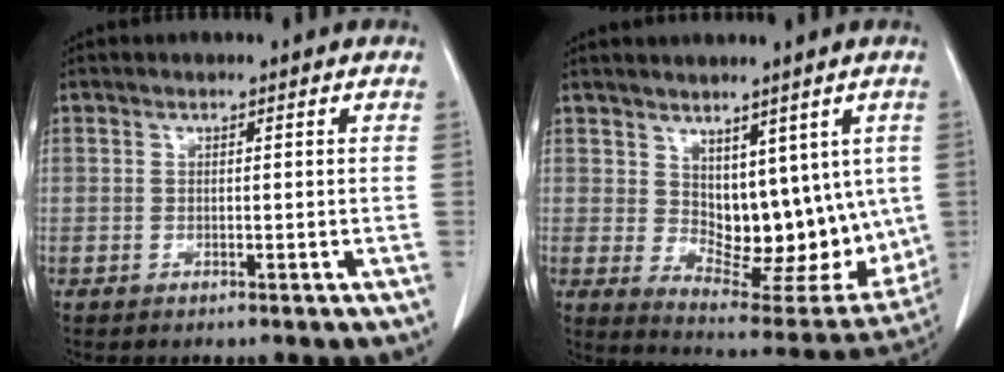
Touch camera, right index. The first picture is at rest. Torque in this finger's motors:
{"motor_torque": [0.34, 0.21, 0.19, 0.04]}